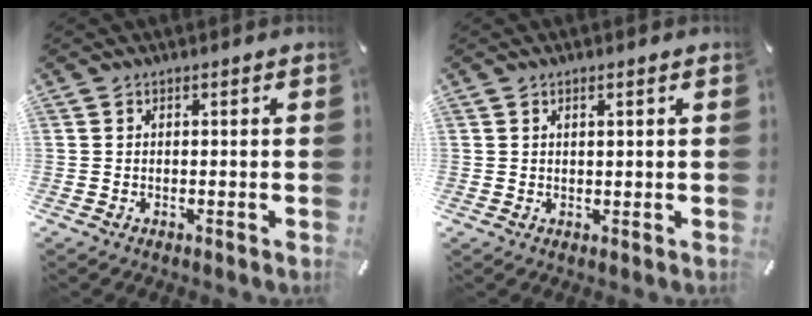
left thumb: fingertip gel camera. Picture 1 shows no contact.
{"total": 1.0, "force": [0.5, 0.1, 0.9], "torque": [-0.018, -0.001, 0.008]}